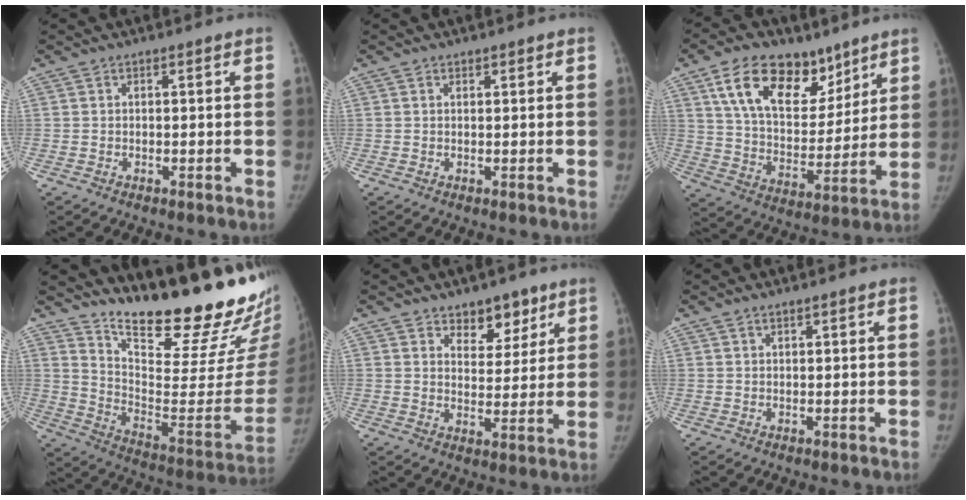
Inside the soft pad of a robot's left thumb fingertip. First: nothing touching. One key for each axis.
{"total": 0.5, "fx": 0.4, "fy": 0.3, "fz": 0.1, "tx": -0.001, "ty": -0.003, "tz": 0.005}
{"total": 19.7, "fx": 11.3, "fy": 11.5, "fz": 11.4, "tx": -0.156, "ty": -0.042, "tz": 0.200}
{"total": 28.9, "fx": 23.8, "fy": 6.1, "fz": 15.3, "tx": -0.207, "ty": -0.184, "tz": 0.341}
{"total": 7.3, "fx": 5.1, "fy": 4.4, "fz": 2.9, "tx": -0.003, "ty": -0.032, "tz": 0.079}
{"total": 0.8, "fx": 0.7, "fy": 0.1, "fz": 0.4, "tx": -0.006, "ty": -0.003, "tz": 0.015}